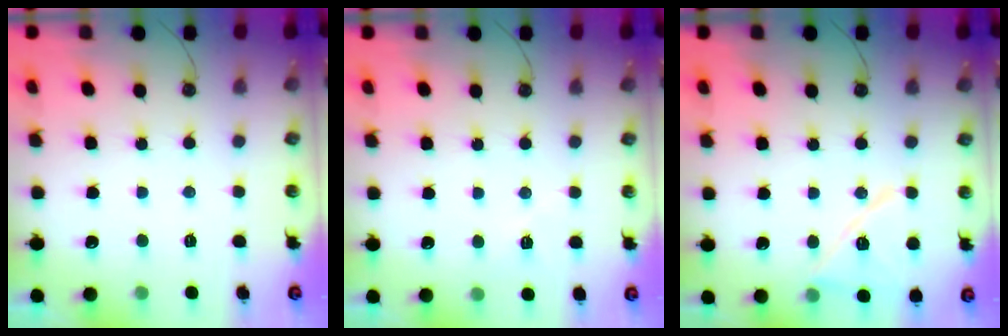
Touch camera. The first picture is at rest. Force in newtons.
{"total": 5.2, "press": 4.7, "slide": 2.1}
{"total": 13.3, "press": 13.3, "slide": 0.2}